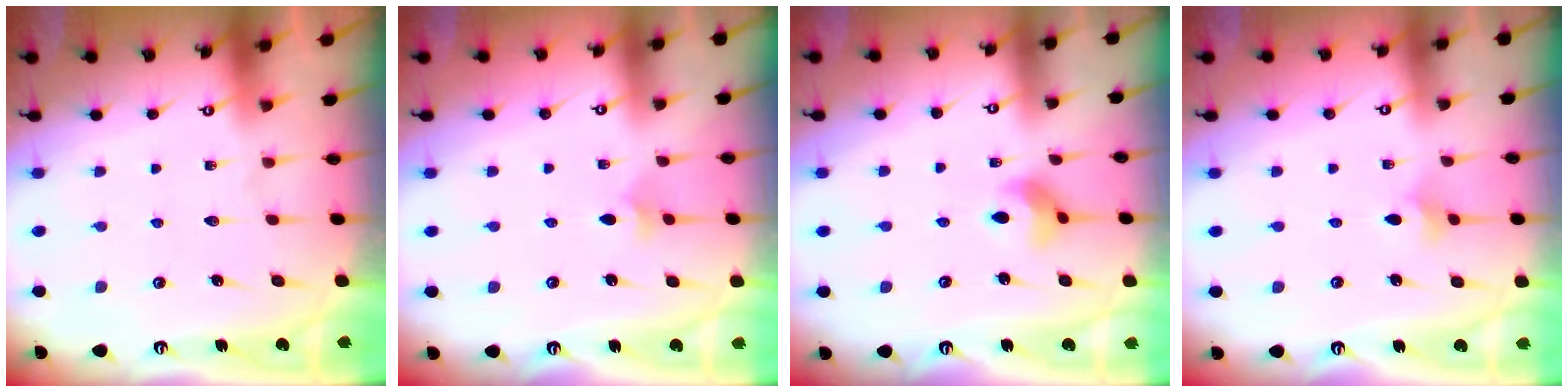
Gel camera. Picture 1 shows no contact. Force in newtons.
{"total": 3.9, "press": 3.8, "slide": 1.1}
{"total": 6.0, "press": 6.0, "slide": 0.6}
{"total": 3.1, "press": 3.0, "slide": 0.7}